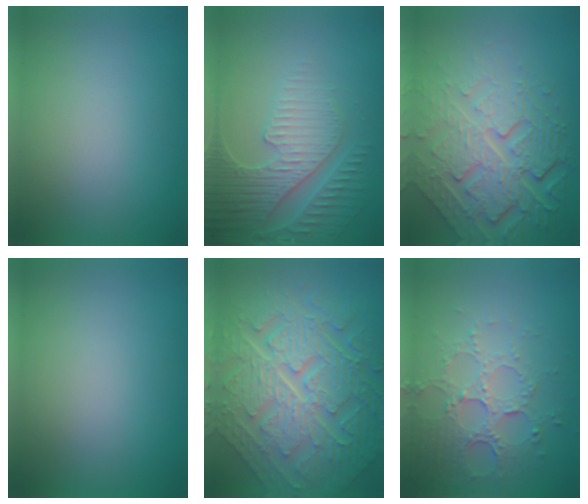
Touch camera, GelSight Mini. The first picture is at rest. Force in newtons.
{"total": 4.7, "press": 4.4, "slide": 1.5}
{"total": 8.2, "press": 5.8, "slide": 5.8}
{"total": 0.0}
{"total": 11.6, "press": 7.9, "slide": 8.4}
{"total": 5.3, "press": 3.9, "slide": 3.6}